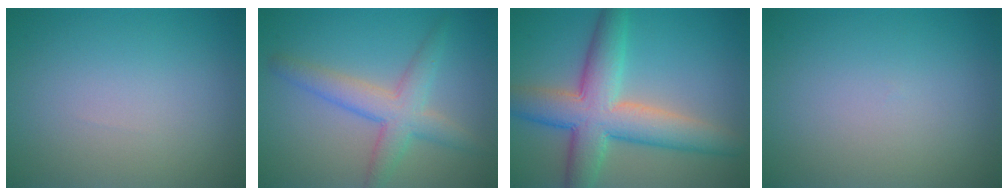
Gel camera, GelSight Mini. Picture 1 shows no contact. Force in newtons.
{"total": 4.3, "press": 4.3, "slide": 0.2}
{"total": 8.5, "press": 8.5, "slide": 0.2}
{"total": 0.0}